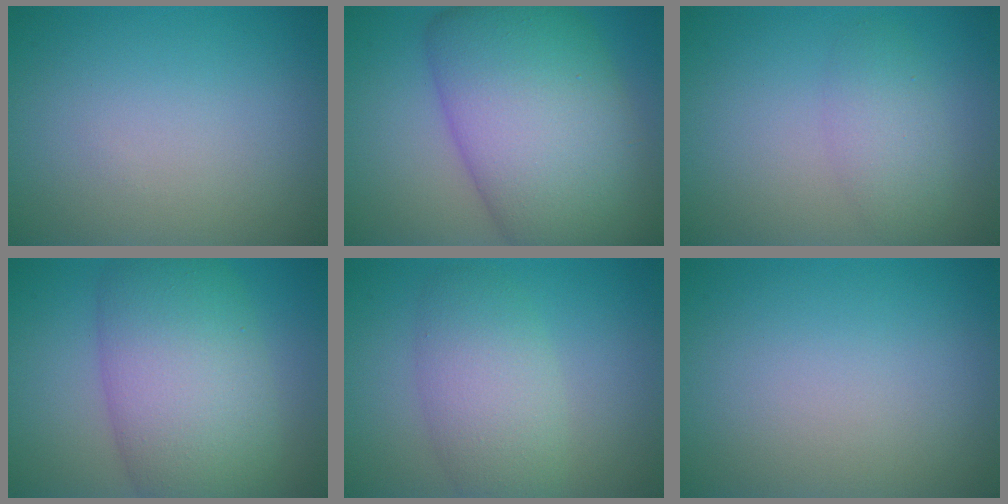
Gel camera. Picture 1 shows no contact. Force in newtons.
{"total": 14.6, "press": 14.6, "slide": 0.6}
{"total": 2.5, "press": 2.5, "slide": 0.1}
{"total": 10.4, "press": 10.3, "slide": 0.4}
{"total": 4.8, "press": 4.8, "slide": 0.1}
{"total": 0.0}